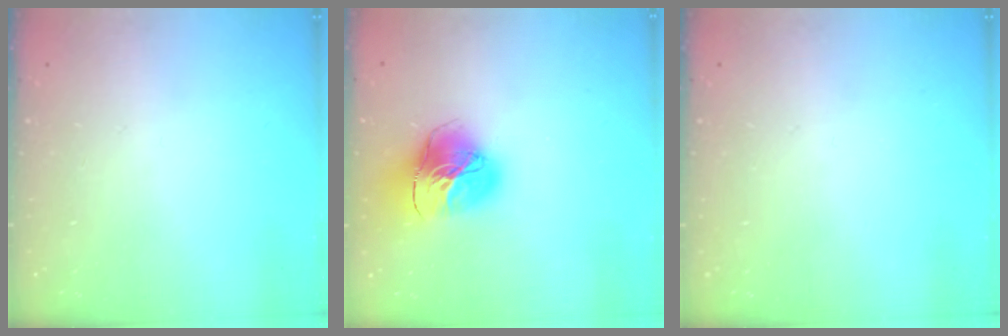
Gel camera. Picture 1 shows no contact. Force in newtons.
{"total": 16.2, "press": 16.1, "slide": 1.6}
{"total": 0.0}